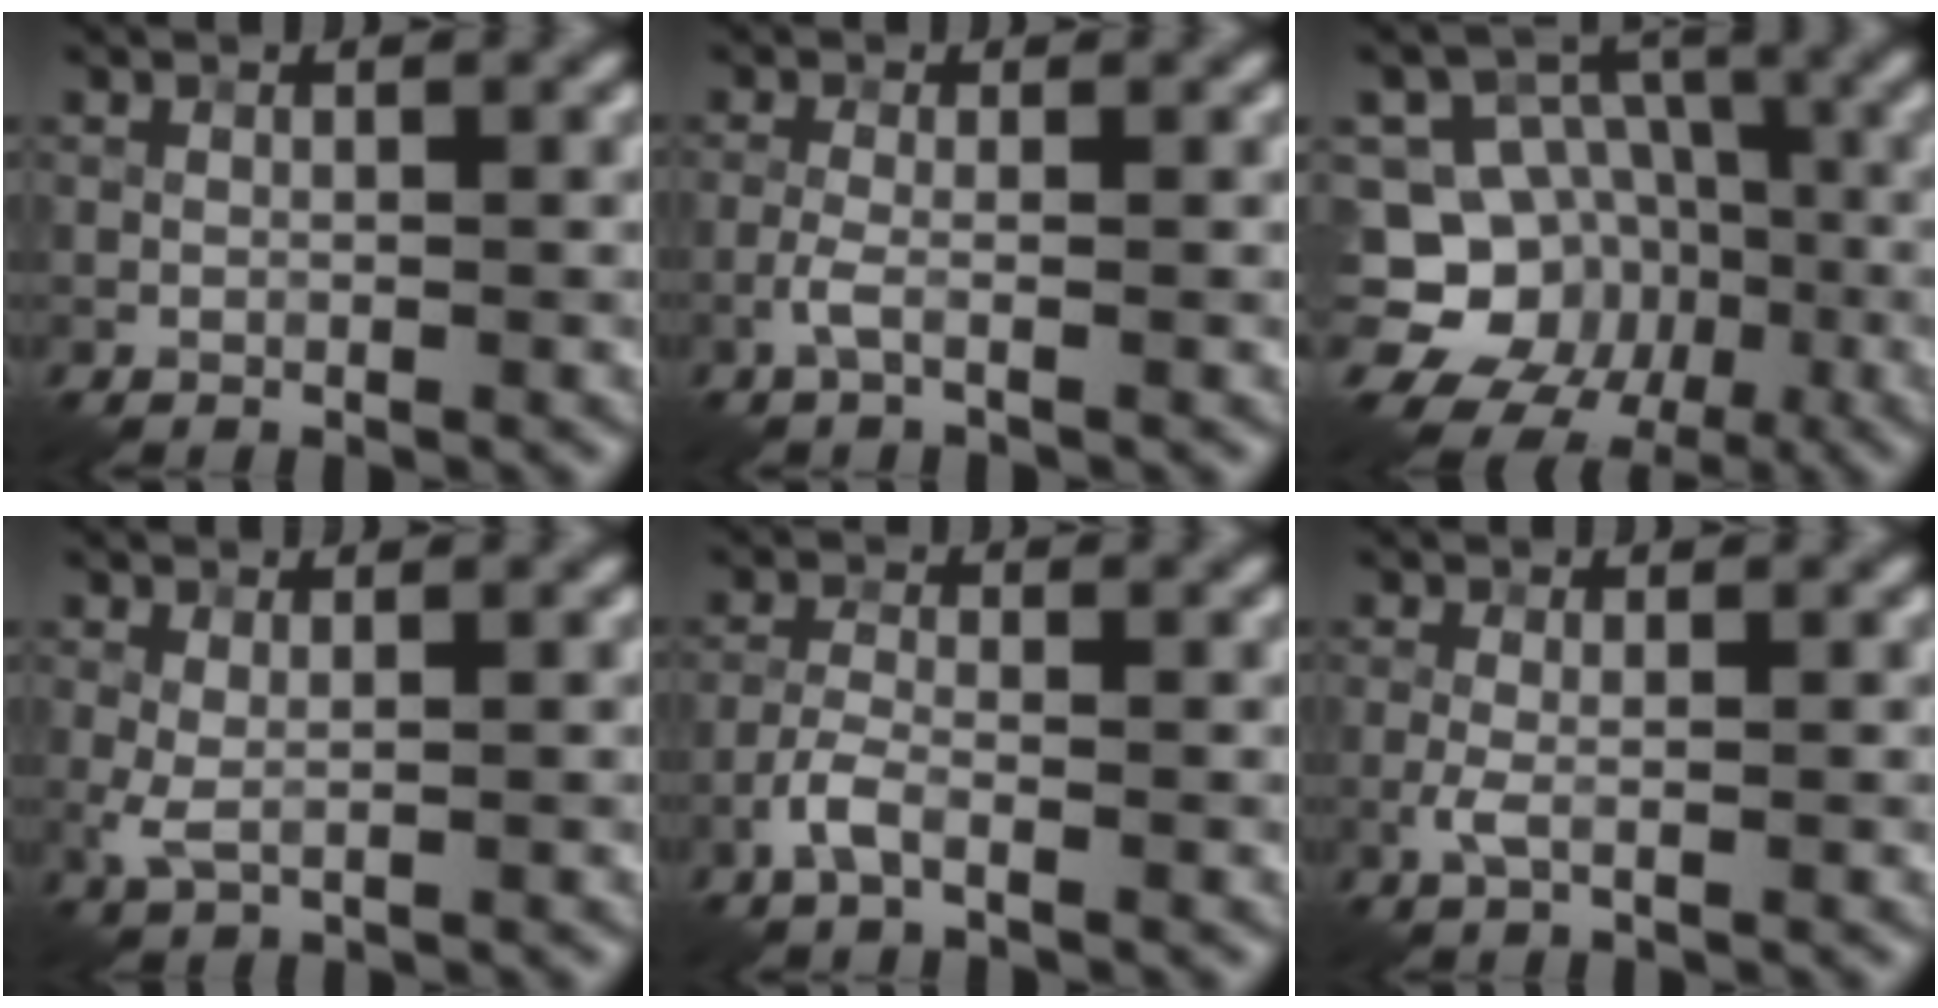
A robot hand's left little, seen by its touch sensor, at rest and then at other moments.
{"total": 1.7, "force": [-0.6, 0.3, 1.5], "torque": [-0.031, 0.004, -0.020]}
{"total": 11.2, "force": [-4.0, 9.7, 3.7], "torque": [-0.069, 0.001, -0.094]}
{"total": 1.7, "force": [0.4, 0.5, 1.5], "torque": [-0.037, 0.000, 0.007]}
{"total": 2.2, "force": [-1.3, 0.6, 1.7], "torque": [-0.039, 0.004, -0.033]}
{"total": 1.4, "force": [-0.3, 0.2, 1.3], "torque": [-0.031, 0.000, -0.010]}